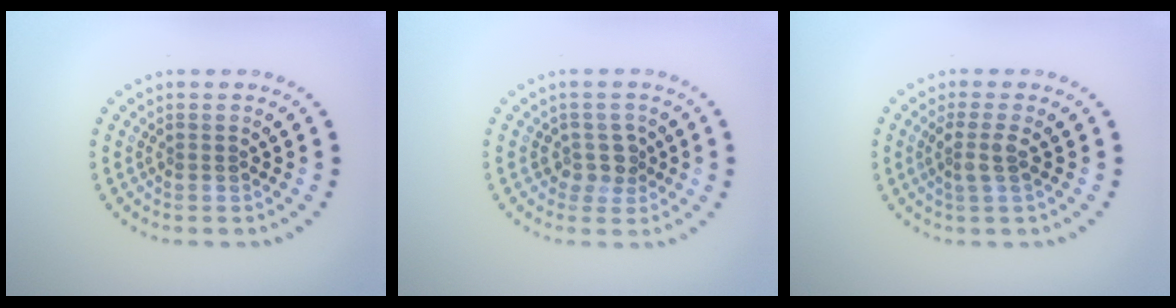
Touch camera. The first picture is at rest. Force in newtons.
{"total": 2.0, "press": 1.7, "slide": 1.1}
{"total": 1.9, "press": 1.5, "slide": 1.2}